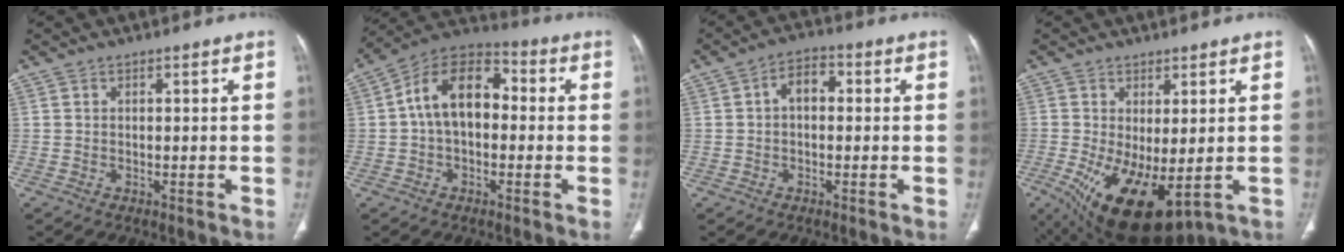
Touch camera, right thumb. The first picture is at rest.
{"total": 13.4, "force": [0.5, 8.6, 10.2], "torque": [-0.154, 0.039, -0.007]}
{"total": 5.0, "force": [0.3, 3.3, 3.8], "torque": [-0.050, 0.018, -0.006]}
{"total": 13.8, "force": [-3.2, 6.1, 12.0], "torque": [-0.216, -0.022, -0.026]}